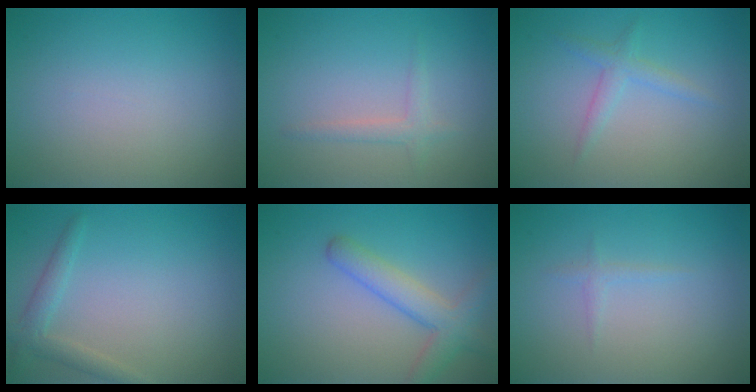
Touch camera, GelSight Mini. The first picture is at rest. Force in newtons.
{"total": 1.3, "press": 1.3, "slide": 0.0}
{"total": 1.7, "press": 1.7, "slide": 0.0}
{"total": 2.0, "press": 2.0, "slide": 0.1}
{"total": 3.7, "press": 3.7, "slide": 0.1}
{"total": 0.7, "press": 0.7, "slide": 0.0}